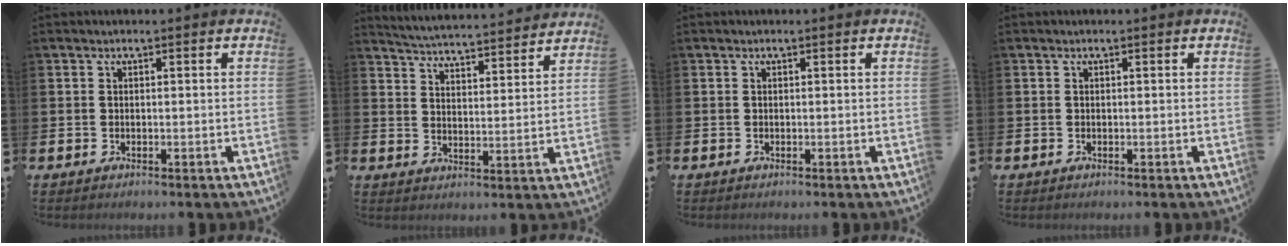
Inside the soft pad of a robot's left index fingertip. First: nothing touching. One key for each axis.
{"total": 5.1, "fx": 5.1, "fy": 0.2, "fz": 0.3, "tx": -0.022, "ty": -0.045, "tz": 0.086}
{"total": 0.0}
{"total": 0.0}